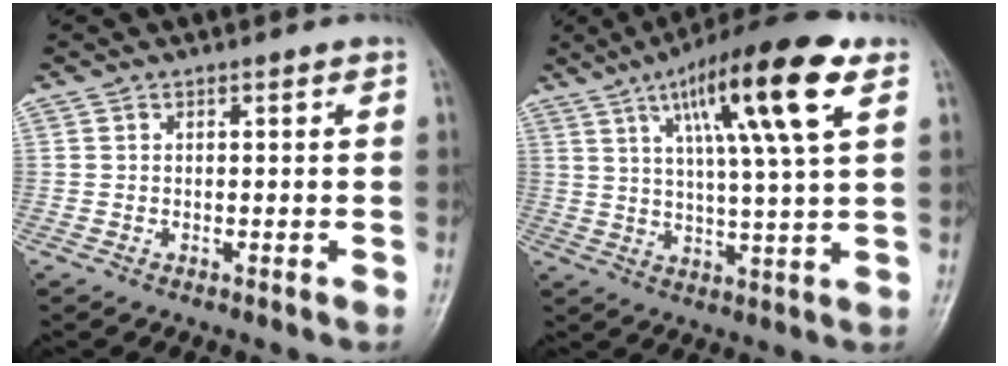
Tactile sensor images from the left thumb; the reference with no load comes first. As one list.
[{"total": 17.2, "force": [7.7, 2.7, 15.2], "torque": [-0.243, -0.011, 0.121]}]